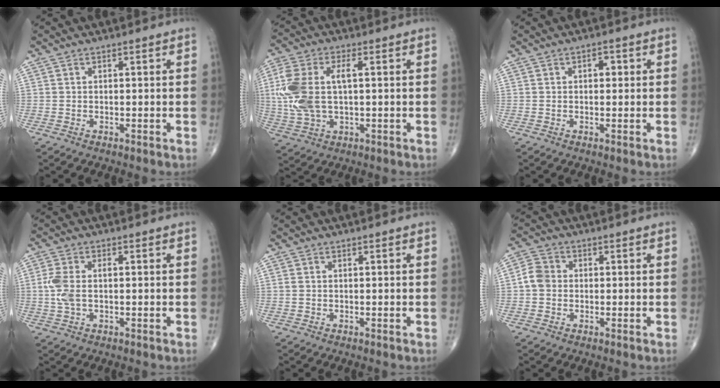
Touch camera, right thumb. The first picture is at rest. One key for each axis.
{"total": 13.0, "fx": 1.2, "fy": 6.6, "fz": 11.1, "tx": -0.267, "ty": 0.013, "tz": 0.026}
{"total": 1.8, "fx": 0.3, "fy": 1.2, "fz": 1.3, "tx": -0.009, "ty": 0.005, "tz": 0.002}
{"total": 5.3, "fx": 0.0, "fy": 2.8, "fz": 4.6, "tx": -0.121, "ty": 0.013, "tz": -0.002}
{"total": 0.6, "fx": 0.0, "fy": 0.4, "fz": 0.4, "tx": -0.016, "ty": 0.004, "tz": 0.004}
{"total": 4.2, "fx": -0.3, "fy": 3.6, "fz": 2.1, "tx": -0.033, "ty": 0.010, "tz": -0.013}